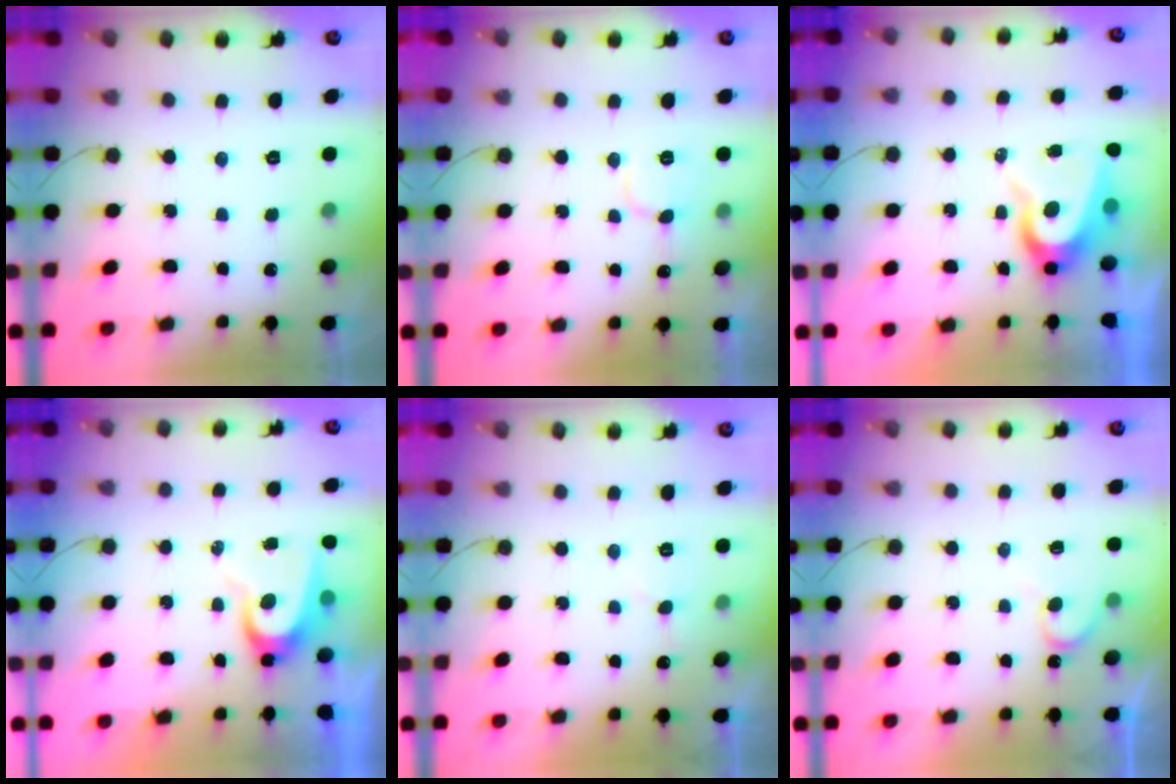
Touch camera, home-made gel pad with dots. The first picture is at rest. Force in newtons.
{"total": 8.7, "press": 8.6, "slide": 1.2}
{"total": 8.5, "press": 8.5, "slide": 0.9}
{"total": 6.9, "press": 6.8, "slide": 0.5}
{"total": 5.5, "press": 5.5, "slide": 0.5}
{"total": 6.5, "press": 6.5, "slide": 0.3}